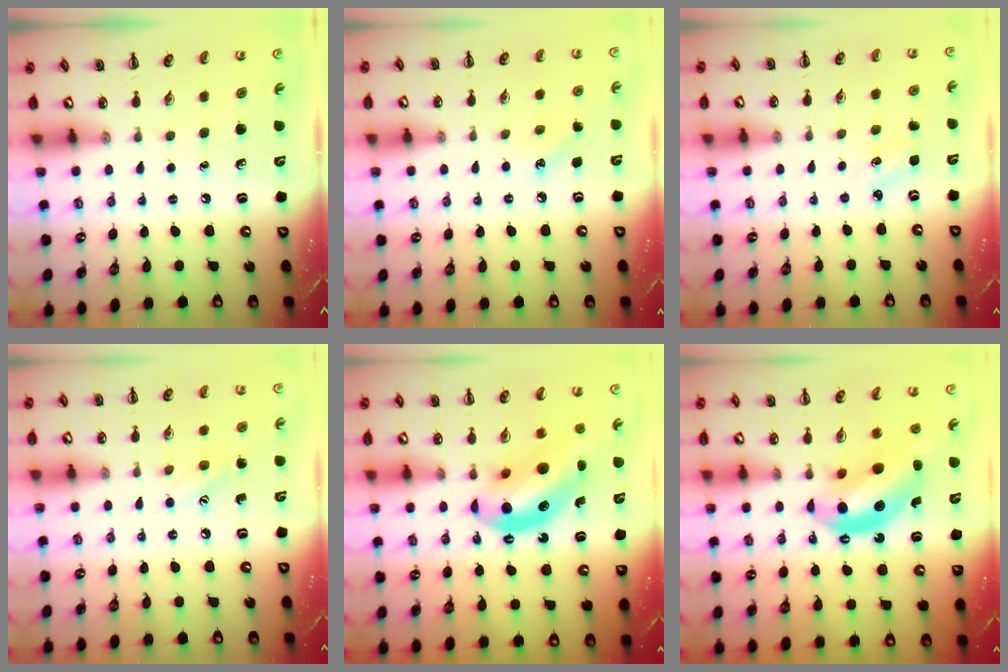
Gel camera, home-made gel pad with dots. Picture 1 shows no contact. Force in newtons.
{"total": 4.6, "press": 4.4, "slide": 1.3}
{"total": 2.0, "press": 1.9, "slide": 0.6}
{"total": 6.2, "press": 6.0, "slide": 1.5}
{"total": 12.1, "press": 11.6, "slide": 3.2}
{"total": 10.9, "press": 10.5, "slide": 2.8}